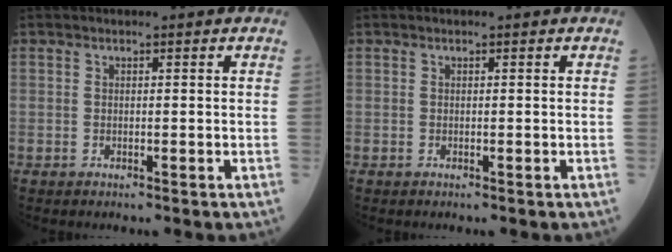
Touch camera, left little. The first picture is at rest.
{"total": 0.0}